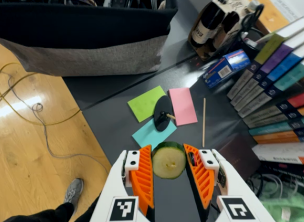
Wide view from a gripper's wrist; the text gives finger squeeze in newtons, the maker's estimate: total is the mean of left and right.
{"total": 10.4, "left": 11.0, "right": 9.7}